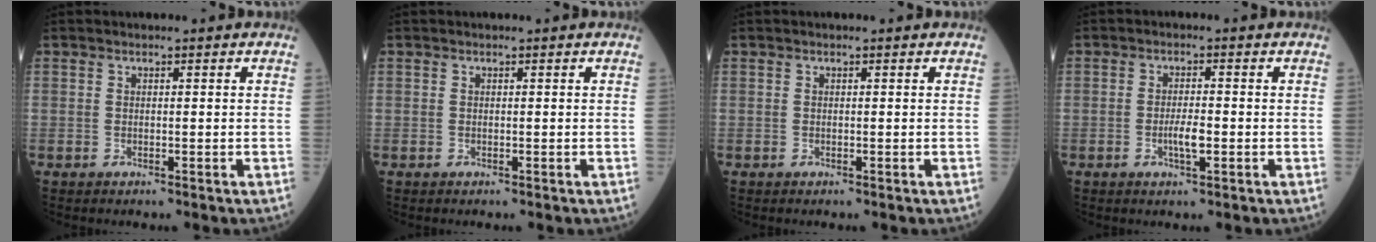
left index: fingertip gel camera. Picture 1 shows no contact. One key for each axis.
{"total": 0.0}
{"total": 0.0}
{"total": 2.9, "fx": -0.8, "fy": 0.5, "fz": 2.7, "tx": -0.055, "ty": -0.001, "tz": -0.012}